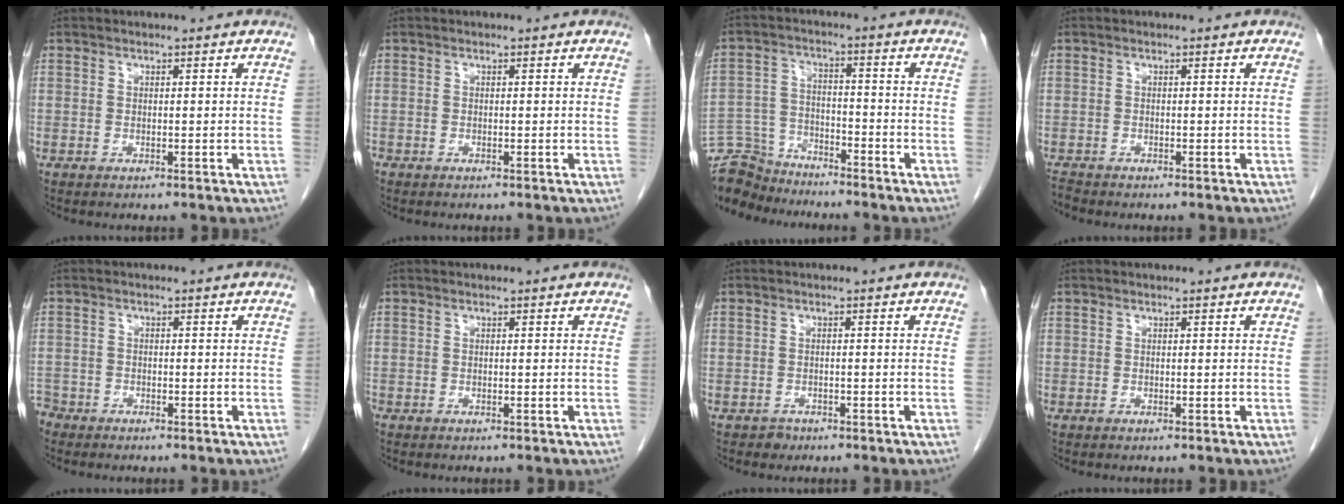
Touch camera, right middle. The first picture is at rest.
{"total": 0.0}
{"total": 10.6, "force": [-10.1, 3.0, 0.3], "torque": [-0.014, 0.019, -0.188]}
{"total": 1.0, "force": [-1.0, 0.0, 0.0], "torque": [-0.008, -0.006, -0.021]}
{"total": 2.8, "force": [-2.5, 1.2, 0.0], "torque": [-0.005, 0.000, -0.049]}
{"total": 0.0}
{"total": 1.0, "force": [-0.7, 0.7, -0.1], "torque": [0.006, 0.003, -0.010]}
{"total": 0.0}